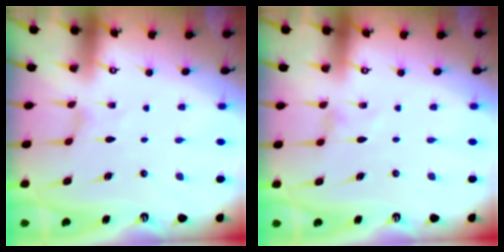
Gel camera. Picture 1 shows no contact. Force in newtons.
{"total": 0.0}